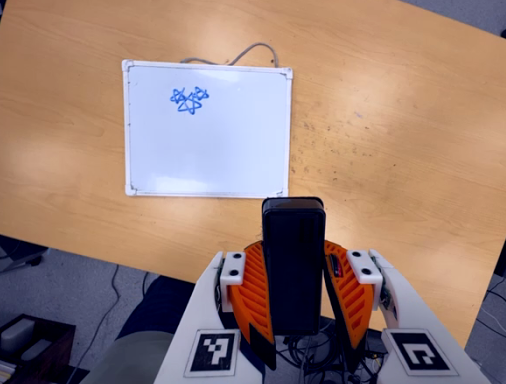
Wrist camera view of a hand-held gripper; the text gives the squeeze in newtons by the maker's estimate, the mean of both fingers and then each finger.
{"total": 9.2, "left": 7.6, "right": 10.9}